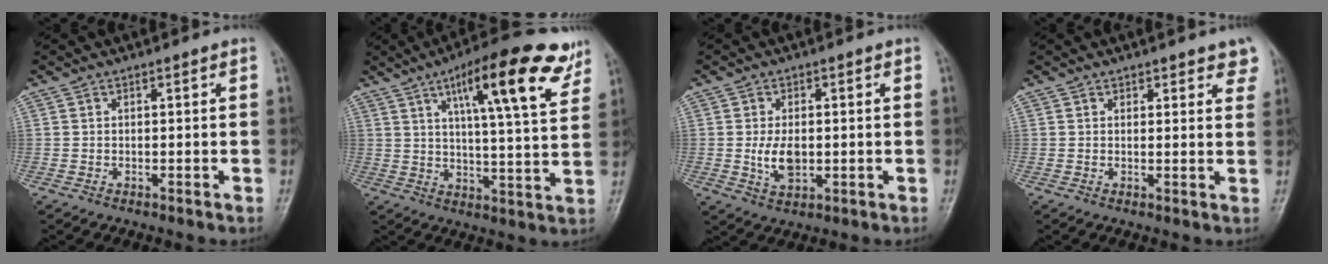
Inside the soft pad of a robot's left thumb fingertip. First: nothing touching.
{"total": 18.3, "force": [9.7, 4.4, 14.9], "torque": [-0.194, -0.029, 0.141]}
{"total": 5.5, "force": [-0.3, 3.4, 4.3], "torque": [-0.074, -0.006, -0.001]}
{"total": 4.2, "force": [3.0, 1.9, 2.2], "torque": [0.012, -0.010, 0.034]}